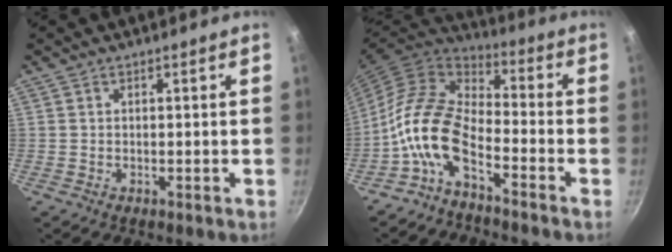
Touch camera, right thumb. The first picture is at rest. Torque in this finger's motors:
{"motor_torque": [0.21, 0.43, 1.41, -1.36, 0.24]}